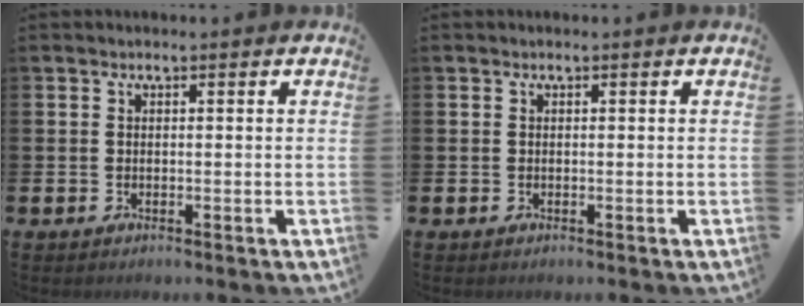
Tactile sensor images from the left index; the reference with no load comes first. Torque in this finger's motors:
{"motor_torque": [0.10, 0.04, 0.05, 0.01]}